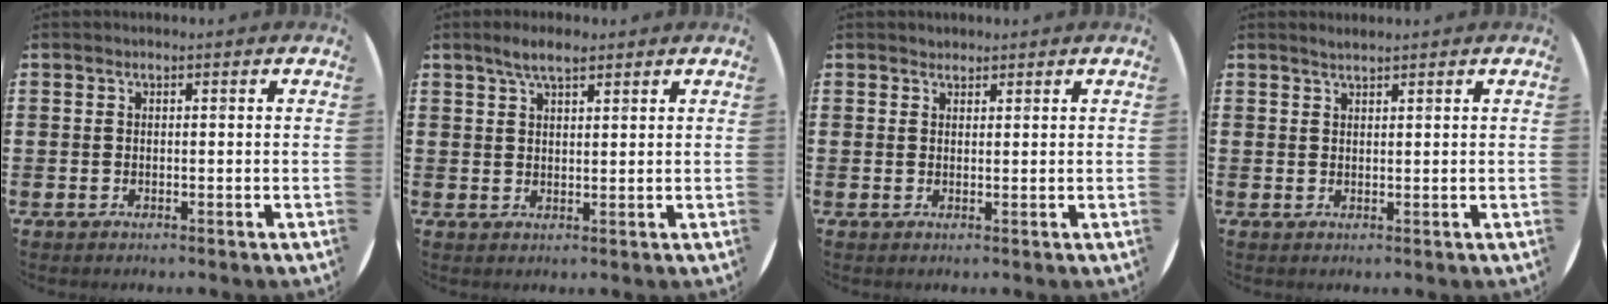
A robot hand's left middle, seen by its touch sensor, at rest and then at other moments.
{"total": 3.5, "force": [2.6, 0.9, 2.1], "torque": [-0.039, 0.003, 0.045]}
{"total": 1.0, "force": [1.0, 0.3, -0.1], "torque": [0.001, 0.001, 0.019]}
{"total": 1.2, "force": [1.1, -0.1, 0.3], "torque": [-0.007, 0.000, 0.021]}